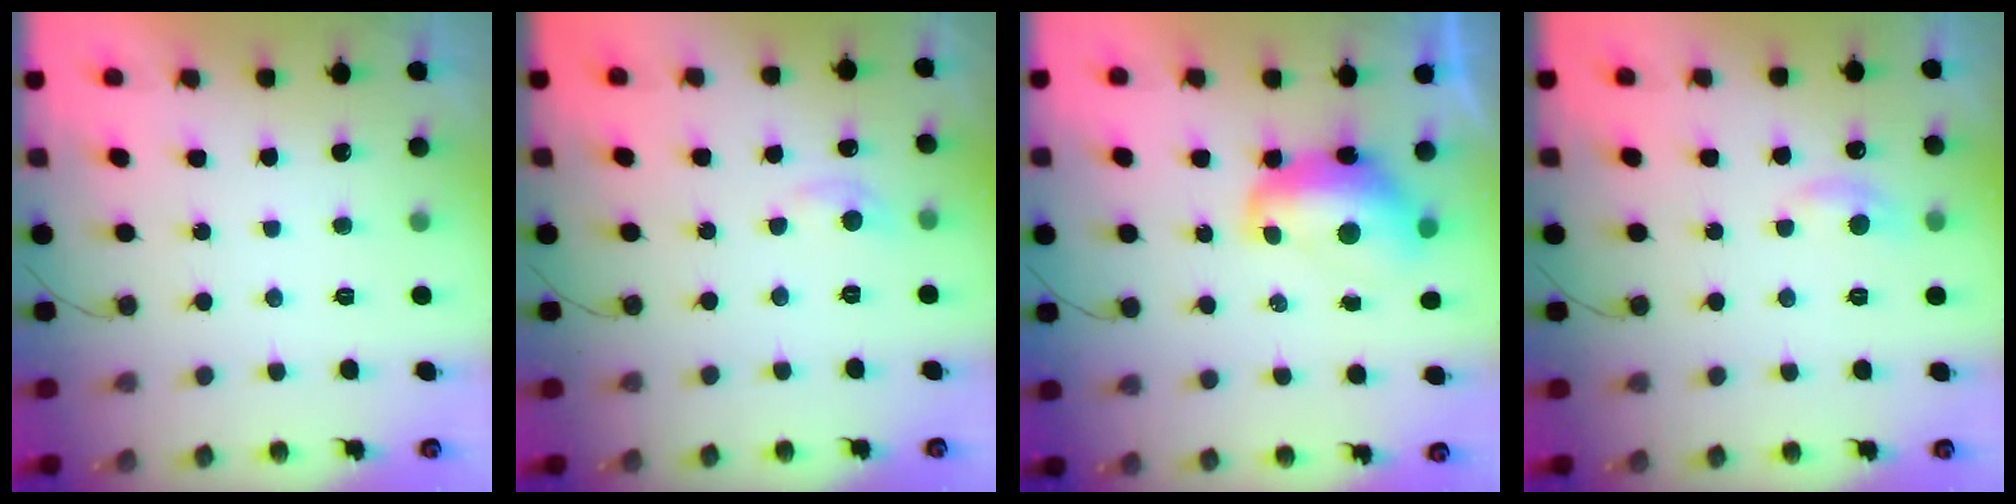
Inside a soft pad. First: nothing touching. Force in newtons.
{"total": 5.9, "press": 5.8, "slide": 0.9}
{"total": 10.3, "press": 10.2, "slide": 0.9}
{"total": 5.5, "press": 5.5, "slide": 0.7}